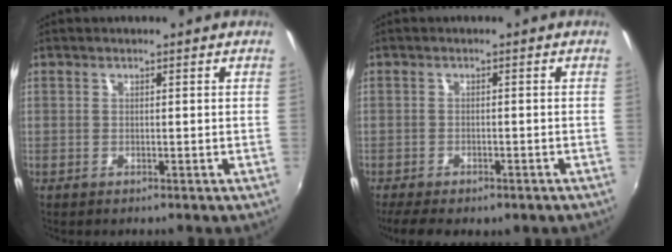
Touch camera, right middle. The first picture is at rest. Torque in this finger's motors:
{"motor_torque": [1.11, -1.03, 0.17, 0.09]}